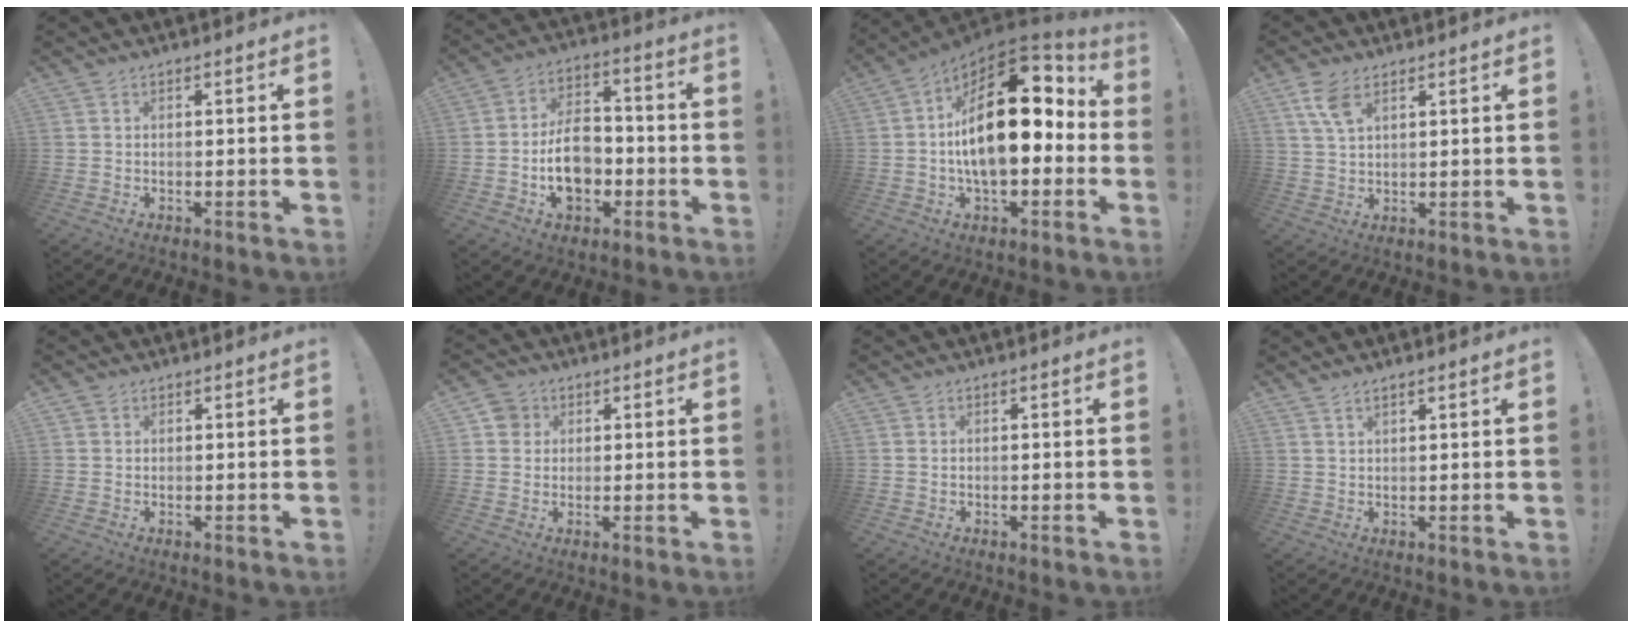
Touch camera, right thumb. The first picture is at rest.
{"total": 12.8, "force": [-3.1, 8.9, 8.6], "torque": [-0.140, 0.020, -0.051]}
{"total": 24.7, "force": [2.0, 12.2, 21.4], "torque": [-0.364, -0.001, 0.035]}
{"total": 6.7, "force": [3.9, 3.0, 4.6], "torque": [-0.087, -0.011, 0.074]}
{"total": 1.0, "force": [0.6, 0.8, 0.2], "torque": [0.001, -0.001, 0.010]}
{"total": 4.5, "force": [1.4, 4.1, 1.2], "torque": [-0.013, 0.004, 0.025]}
{"total": 0.0}
{"total": 1.5, "force": [1.2, 0.2, 0.9], "torque": [-0.025, 0.001, 0.023]}